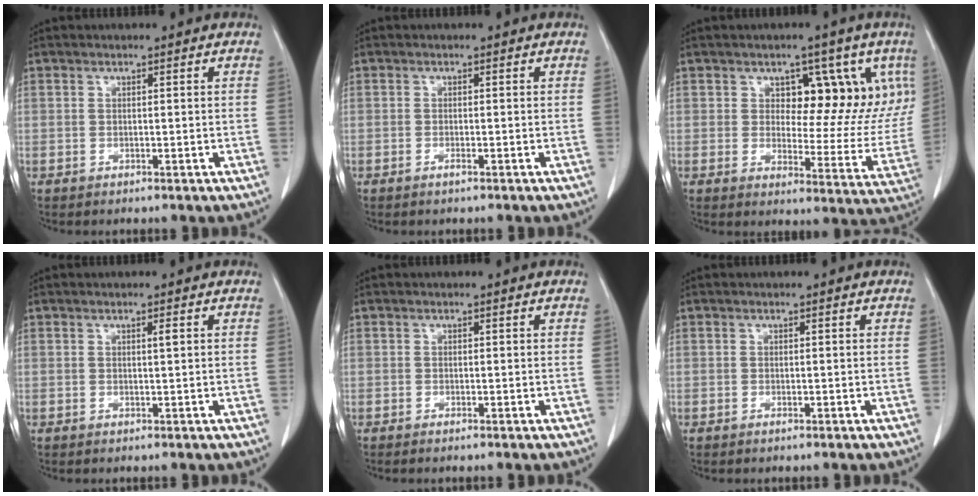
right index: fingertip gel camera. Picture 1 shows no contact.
{"total": 0.7, "force": [-0.5, 0.0, 0.5], "torque": [-0.012, 0.000, -0.009]}
{"total": 12.1, "force": [5.1, 7.0, 8.5], "torque": [-0.085, 0.008, 0.077]}
{"total": 0.7, "force": [0.2, 0.0, 0.7], "torque": [-0.012, 0.001, 0.005]}
{"total": 0.6, "force": [-0.5, 0.0, 0.3], "torque": [-0.010, -0.002, -0.009]}
{"total": 0.0}